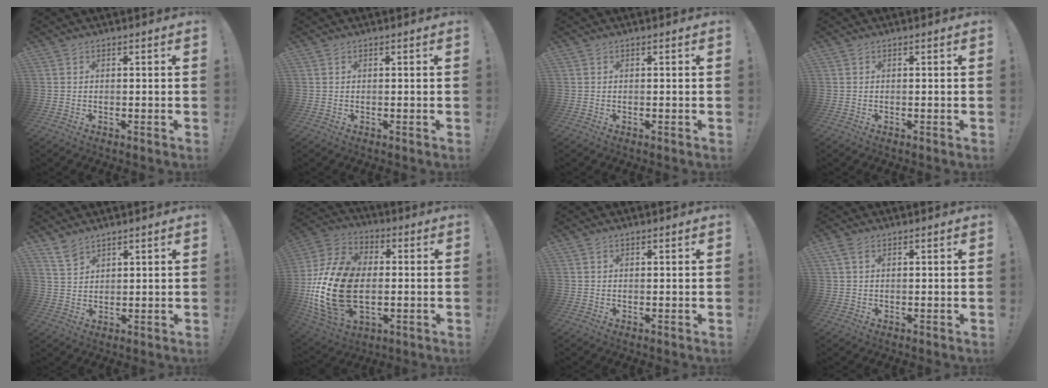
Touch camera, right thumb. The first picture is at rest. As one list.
[{"total": 0.0}, {"total": 0.0}, {"total": 0.0}, {"total": 4.8, "force": [3.9, 2.1, 1.9], "torque": [-0.030, -0.025, 0.073]}, {"total": 24.5, "force": [-2.8, 16.2, 18.1], "torque": [-0.359, 0.027, -0.037]}, {"total": 0.5, "force": [-0.2, -0.4, -0.1], "torque": [0.002, 0.005, -0.005]}, {"total": 2.4, "force": [1.1, 1.4, 1.7], "torque": [-0.033, 0.003, 0.020]}]